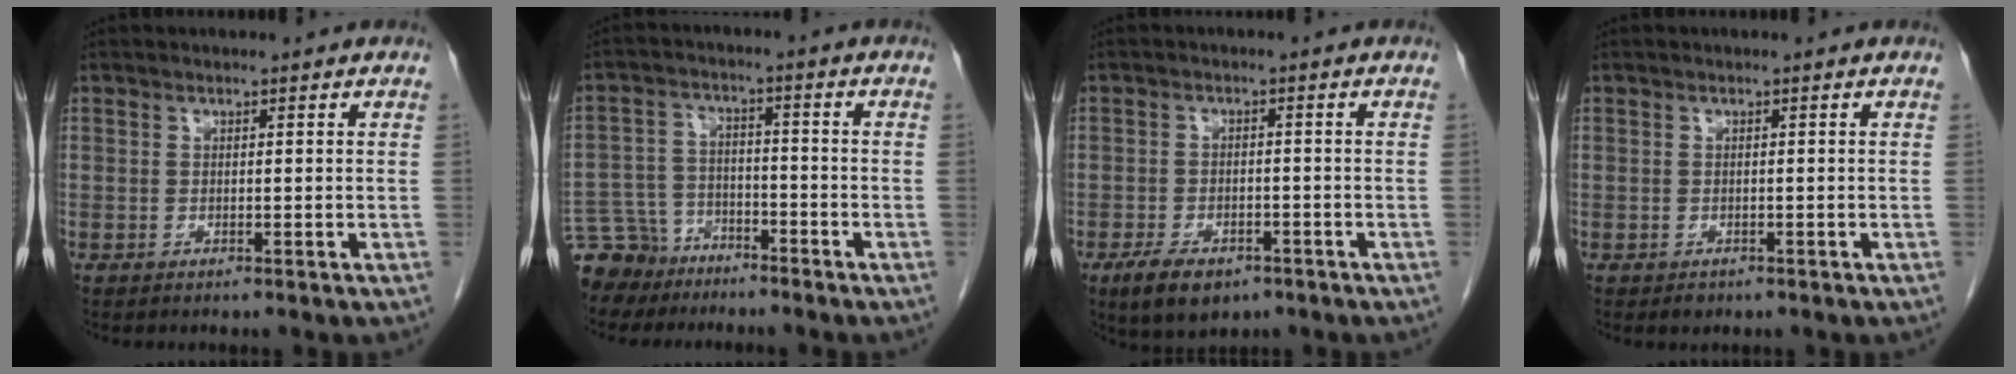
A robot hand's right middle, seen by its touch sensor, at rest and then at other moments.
{"total": 8.6, "force": [-7.2, 4.7, 0.1], "torque": [-0.011, 0.012, -0.131]}
{"total": 7.3, "force": [-4.8, 3.7, 4.1], "torque": [-0.074, -0.004, -0.074]}
{"total": 0.7, "force": [-0.4, 0.6, 0.1], "torque": [-0.001, 0.001, -0.001]}